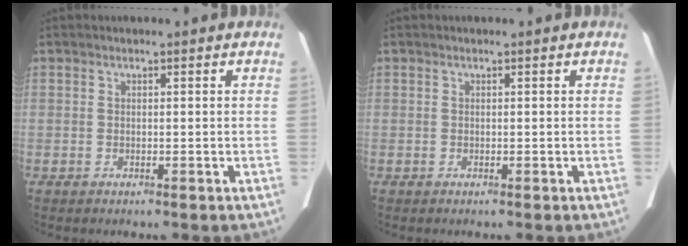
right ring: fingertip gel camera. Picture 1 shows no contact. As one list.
[{"total": 0.0}]